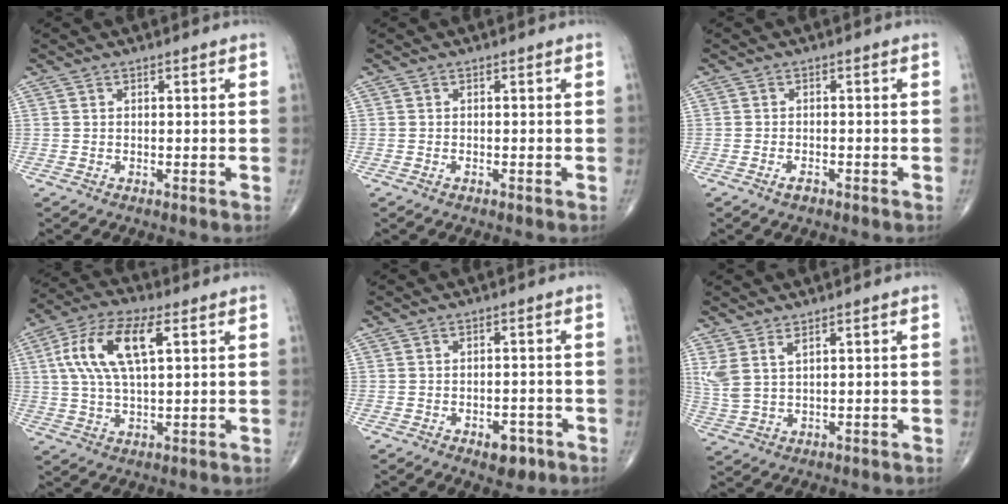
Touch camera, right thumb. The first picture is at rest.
{"total": 0.0}
{"total": 1.5, "force": [-1.1, 0.5, 0.9], "torque": [-0.021, 0.004, -0.020]}
{"total": 13.5, "force": [3.8, 5.6, 11.7], "torque": [-0.240, 0.015, 0.070]}
{"total": 4.3, "force": [-2.2, 2.4, 2.8], "torque": [-0.020, 0.011, -0.026]}
{"total": 5.3, "force": [2.7, 2.1, 4.0], "torque": [-0.102, -0.009, 0.067]}